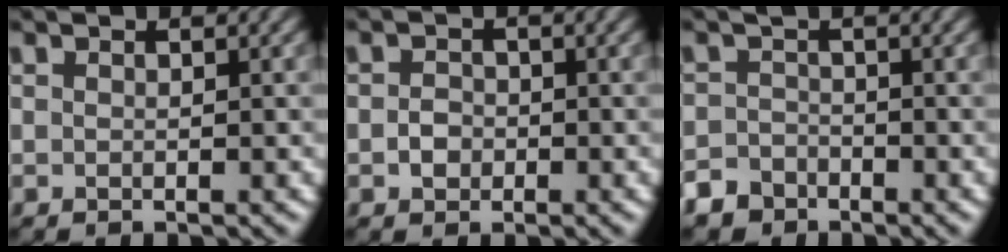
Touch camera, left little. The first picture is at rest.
{"total": 1.5, "force": [-0.5, 1.2, 0.7], "torque": [-0.013, 0.000, -0.012]}
{"total": 2.3, "force": [-1.7, 1.5, 0.3], "torque": [-0.001, -0.004, -0.036]}